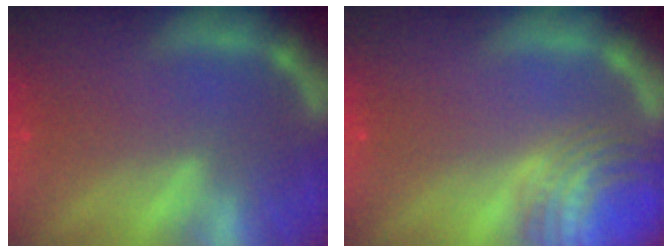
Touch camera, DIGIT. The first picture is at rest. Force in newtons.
{"total": 6.1}